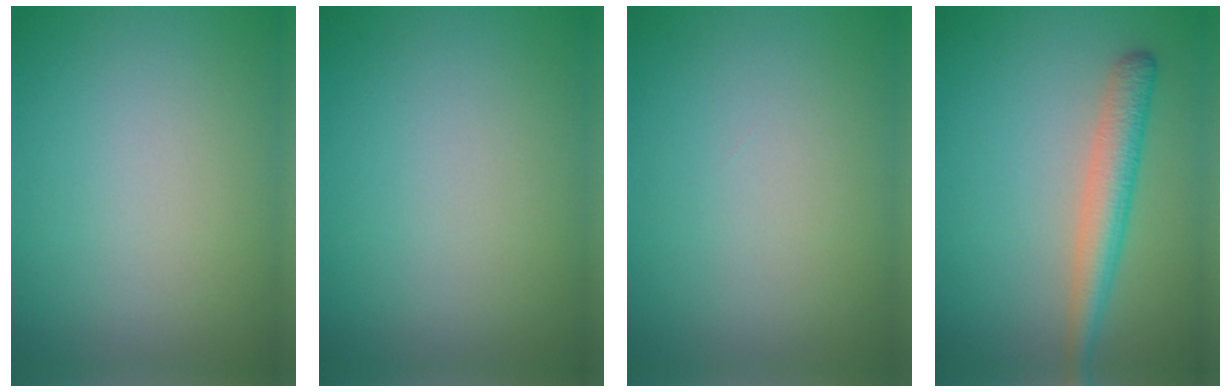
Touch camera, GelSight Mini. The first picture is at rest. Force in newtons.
{"total": 0.0}
{"total": 0.0}
{"total": 3.7, "press": 3.7, "slide": 0.1}